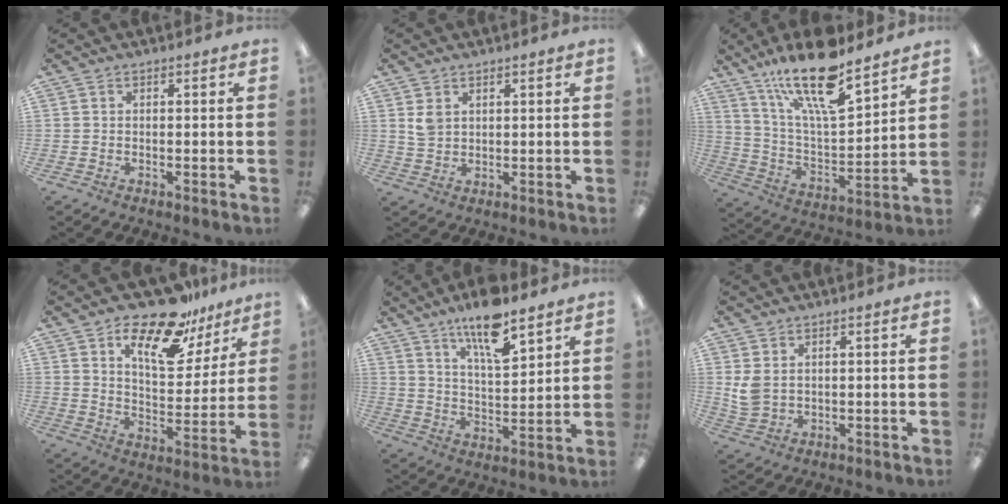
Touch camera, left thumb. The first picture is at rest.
{"total": 3.2, "force": [1.8, 2.2, 1.5], "torque": [-0.026, -0.003, 0.033]}
{"total": 20.5, "force": [14.8, 5.9, 12.9], "torque": [-0.219, -0.092, 0.249]}
{"total": 19.0, "force": [13.4, 8.1, 10.8], "torque": [-0.170, -0.076, 0.225]}
{"total": 13.0, "force": [9.8, 3.5, 7.7], "torque": [-0.126, -0.056, 0.166]}
{"total": 4.7, "force": [2.0, 3.2, 2.8], "torque": [-0.062, -0.004, 0.039]}